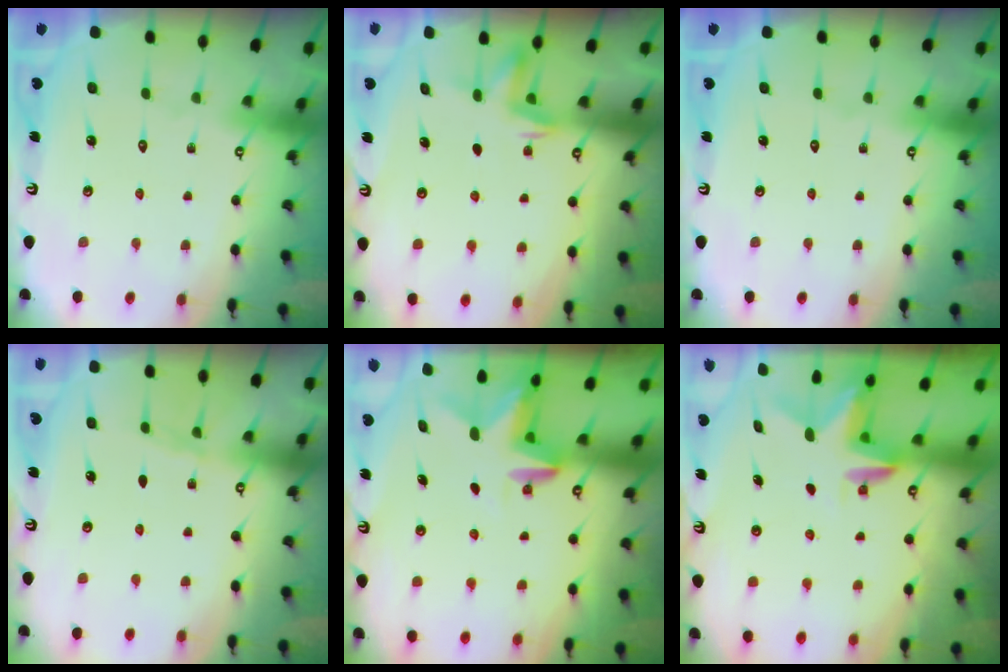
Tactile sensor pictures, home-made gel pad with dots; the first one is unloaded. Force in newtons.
{"total": 3.1, "press": 3.0, "slide": 0.4}
{"total": 0.0}
{"total": 2.1, "press": 2.0, "slide": 0.3}
{"total": 3.0, "press": 3.0, "slide": 0.3}
{"total": 3.1, "press": 3.0, "slide": 0.3}